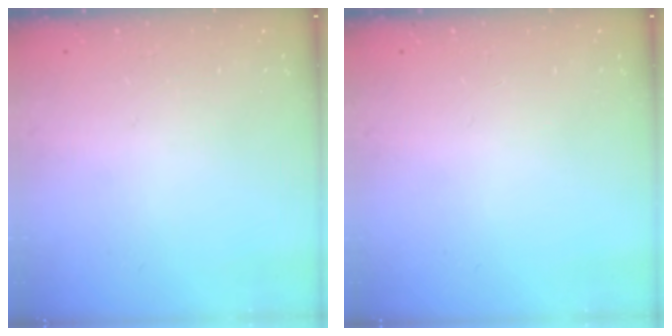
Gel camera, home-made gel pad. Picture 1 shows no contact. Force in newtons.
{"total": 0.0}